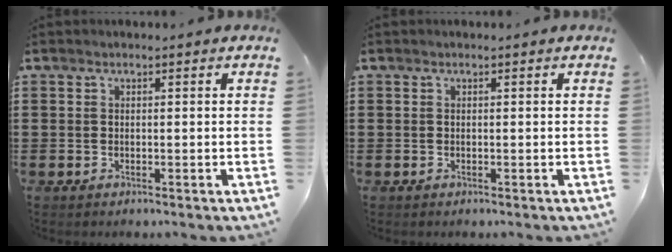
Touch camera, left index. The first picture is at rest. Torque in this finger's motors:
{"motor_torque": [0.00, 0.00, 0.00, 0.00]}